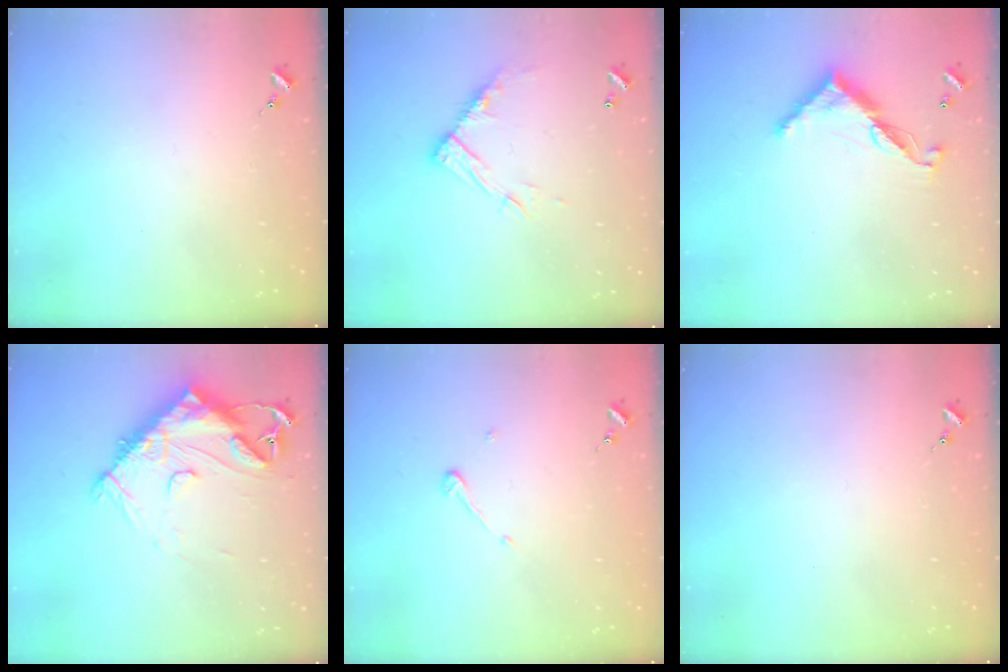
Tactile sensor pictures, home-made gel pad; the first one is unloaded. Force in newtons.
{"total": 11.4, "press": 11.4, "slide": 0.7}
{"total": 11.0, "press": 11.0, "slide": 0.4}
{"total": 14.6, "press": 14.5, "slide": 1.1}
{"total": 3.9, "press": 3.9, "slide": 0.3}
{"total": 0.0}